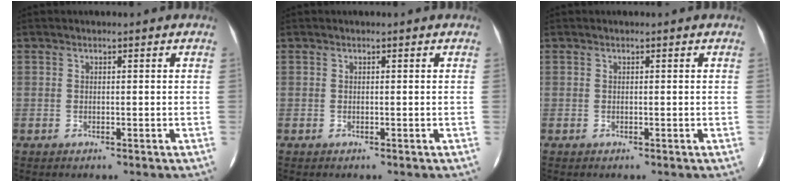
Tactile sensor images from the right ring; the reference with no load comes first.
{"total": 0.0}
{"total": 0.0}